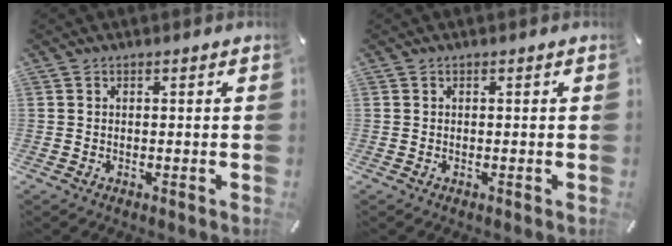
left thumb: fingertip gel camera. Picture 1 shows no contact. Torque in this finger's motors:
{"motor_torque": [-0.01, 0.01, -0.06, 0.10, 0.00]}